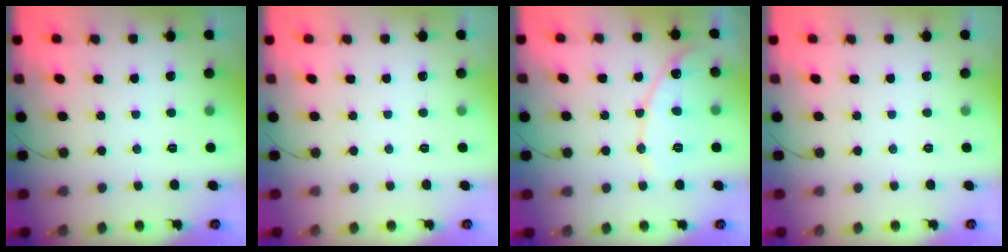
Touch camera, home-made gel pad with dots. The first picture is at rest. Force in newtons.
{"total": 0.0}
{"total": 10.4, "press": 10.3, "slide": 0.8}
{"total": 0.0}